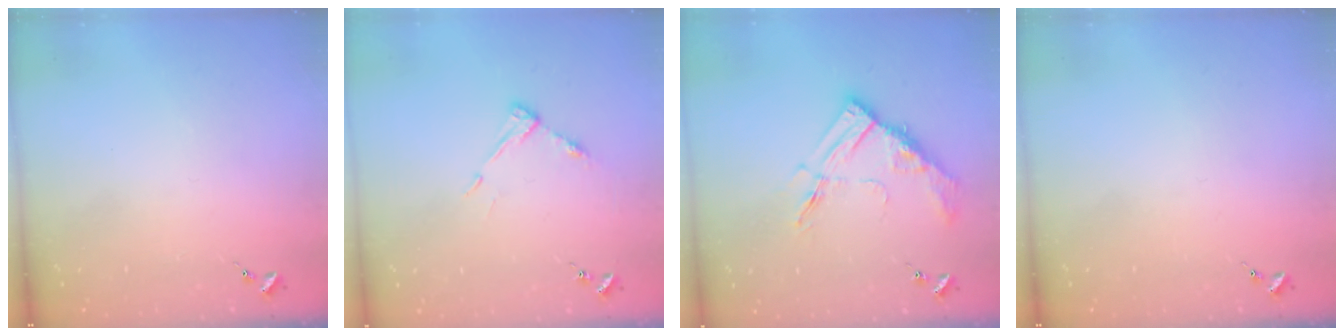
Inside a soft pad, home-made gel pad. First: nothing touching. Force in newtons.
{"total": 6.4, "press": 6.4, "slide": 0.4}
{"total": 12.4, "press": 12.4, "slide": 0.9}
{"total": 0.0}